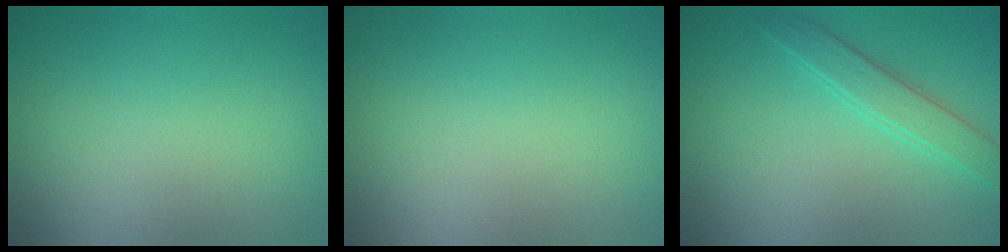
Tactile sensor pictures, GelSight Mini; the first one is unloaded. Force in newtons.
{"total": 0.0}
{"total": 2.2, "press": 2.1, "slide": 0.2}